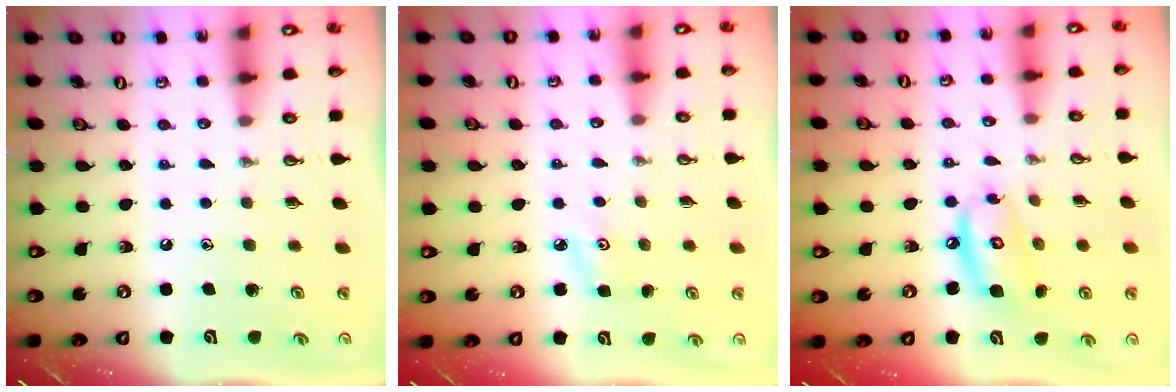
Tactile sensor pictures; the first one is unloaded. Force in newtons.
{"total": 3.1, "press": 3.1, "slide": 0.4}
{"total": 9.9, "press": 9.8, "slide": 1.0}